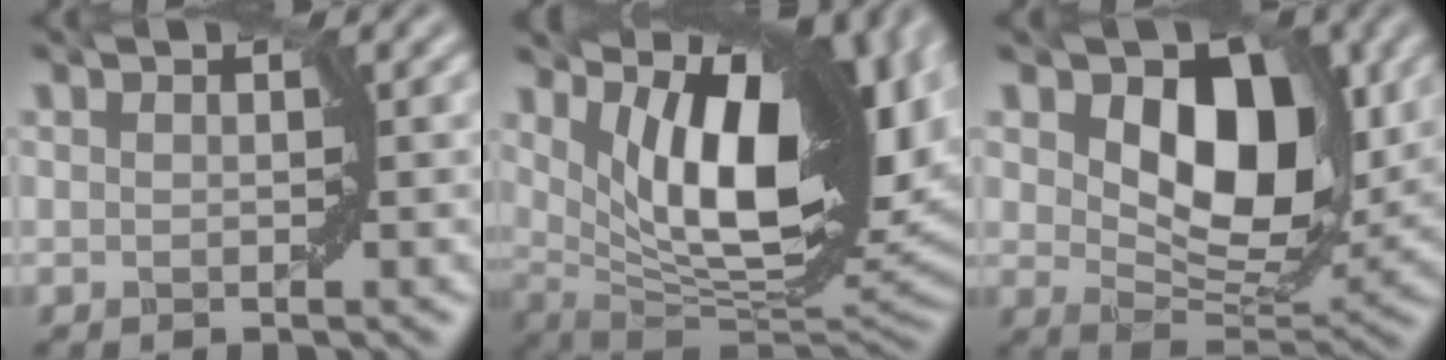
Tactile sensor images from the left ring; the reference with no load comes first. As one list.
[{"total": 16.7, "force": [5.6, 7.3, 14.0], "torque": [-0.197, 0.000, 0.098]}, {"total": 9.1, "force": [2.7, 5.5, 6.7], "torque": [-0.108, -0.011, 0.045]}]